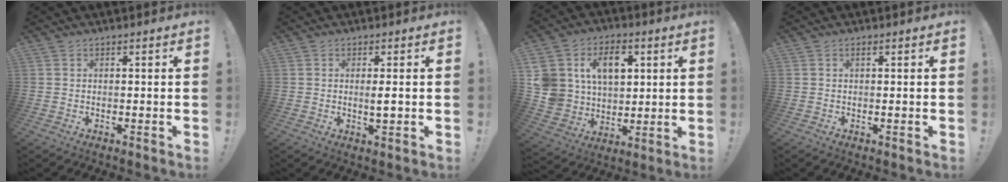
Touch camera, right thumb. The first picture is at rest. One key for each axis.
{"total": 2.5, "fx": 0.0, "fy": 0.4, "fz": 2.5, "tx": -0.031, "ty": -0.007, "tz": -0.004}
{"total": 14.9, "fx": 5.7, "fy": 11.8, "fz": 7.2, "tx": -0.111, "ty": -0.018, "tz": 0.113}
{"total": 0.6, "fx": 0.3, "fy": 0.0, "fz": 0.6, "tx": -0.012, "ty": 0.002, "tz": 0.004}